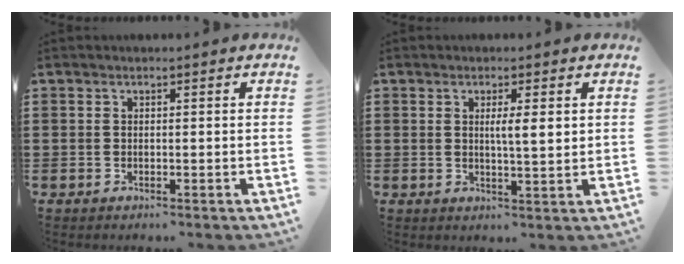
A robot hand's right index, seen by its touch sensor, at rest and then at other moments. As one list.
[{"total": 3.5, "force": [0.8, 0.6, 3.4], "torque": [-0.059, 0.002, 0.008]}]